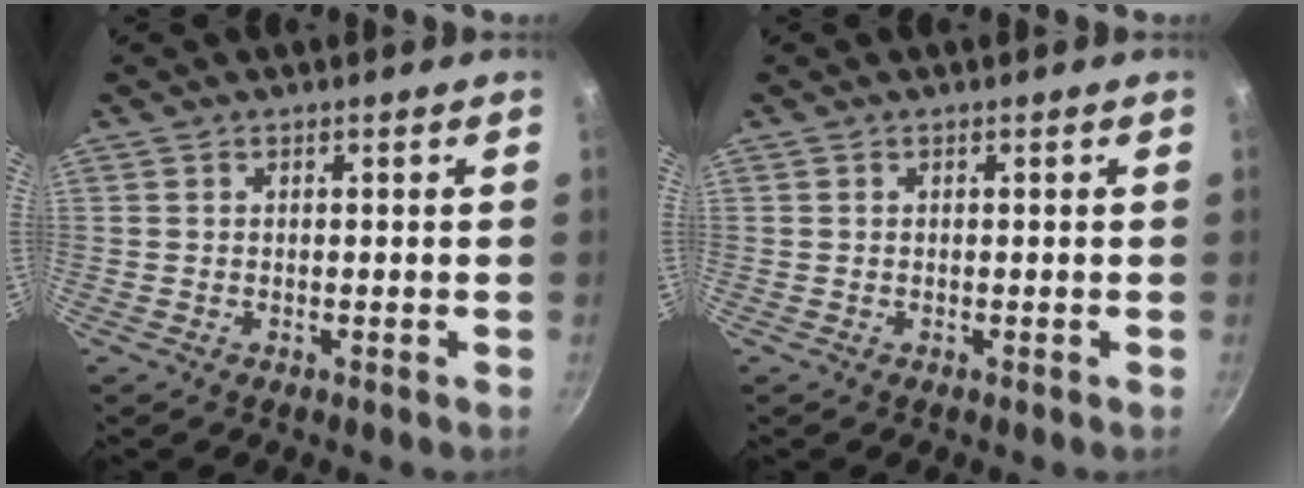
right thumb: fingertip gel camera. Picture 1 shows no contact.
{"total": 0.0}